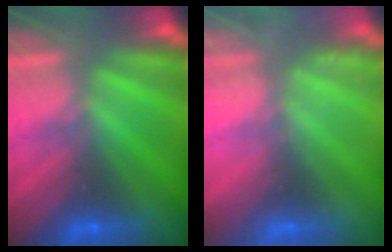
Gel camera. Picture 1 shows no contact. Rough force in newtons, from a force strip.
{"total": 2.4}